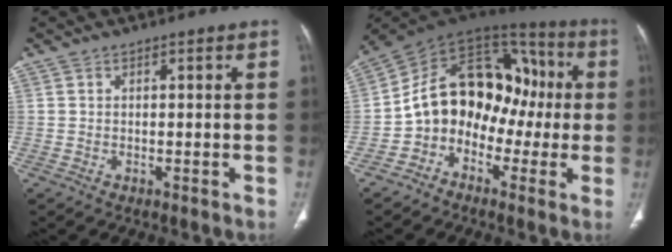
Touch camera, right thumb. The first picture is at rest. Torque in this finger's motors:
{"motor_torque": [2.44, 2.57, 1.81, -0.91, 0.19]}